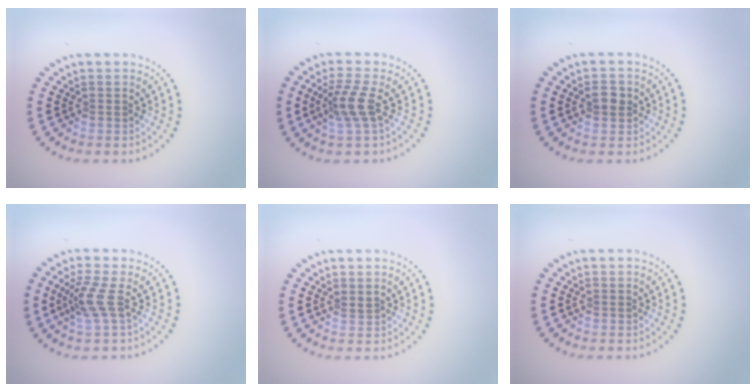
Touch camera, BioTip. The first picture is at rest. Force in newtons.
{"total": 2.9, "press": 2.2, "slide": 1.9}
{"total": 1.7, "press": 1.7, "slide": 0.3}
{"total": 2.5, "press": 1.9, "slide": 1.7}
{"total": 0.5, "press": 0.2, "slide": 0.5}
{"total": 0.0}